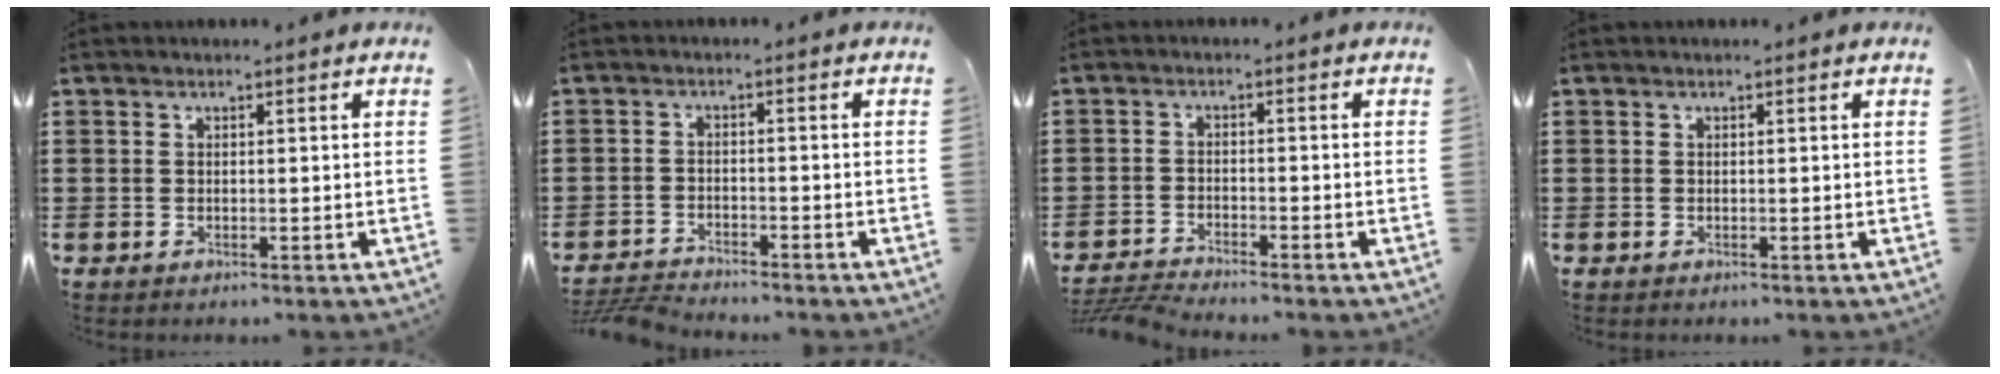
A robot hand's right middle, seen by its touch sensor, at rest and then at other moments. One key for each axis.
{"total": 3.8, "fx": -3.7, "fy": 0.3, "fz": 0.7, "tx": -0.026, "ty": -0.004, "tz": -0.082}
{"total": 3.5, "fx": -3.4, "fy": 0.0, "fz": 1.0, "tx": -0.030, "ty": -0.006, "tz": -0.074}
{"total": 0.0}